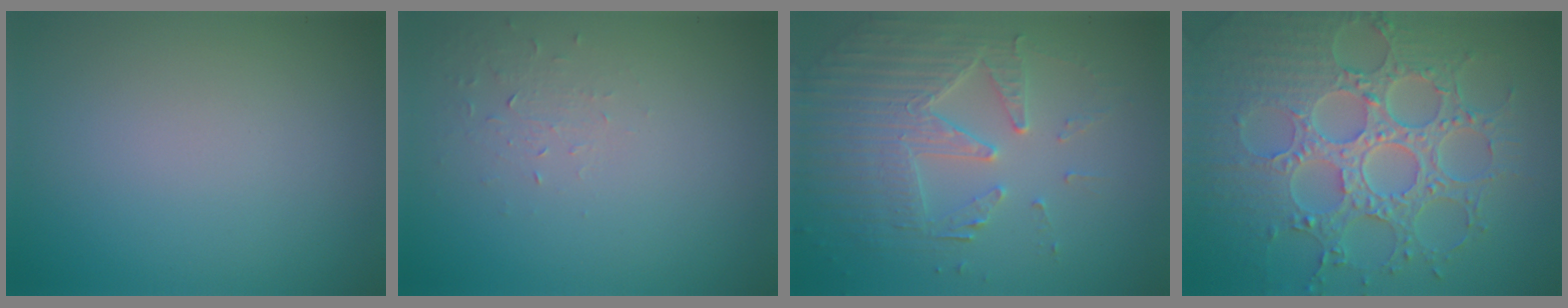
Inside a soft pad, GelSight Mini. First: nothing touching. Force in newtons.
{"total": 1.0, "press": 0.4, "slide": 0.9}
{"total": 4.9, "press": 4.3, "slide": 2.3}
{"total": 8.6, "press": 6.5, "slide": 5.7}